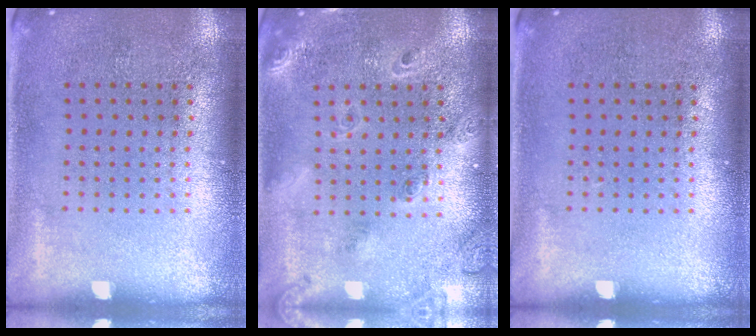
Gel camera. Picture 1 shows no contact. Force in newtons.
{"total": 2.0, "press": 1.7, "slide": 0.9}
{"total": 0.0}